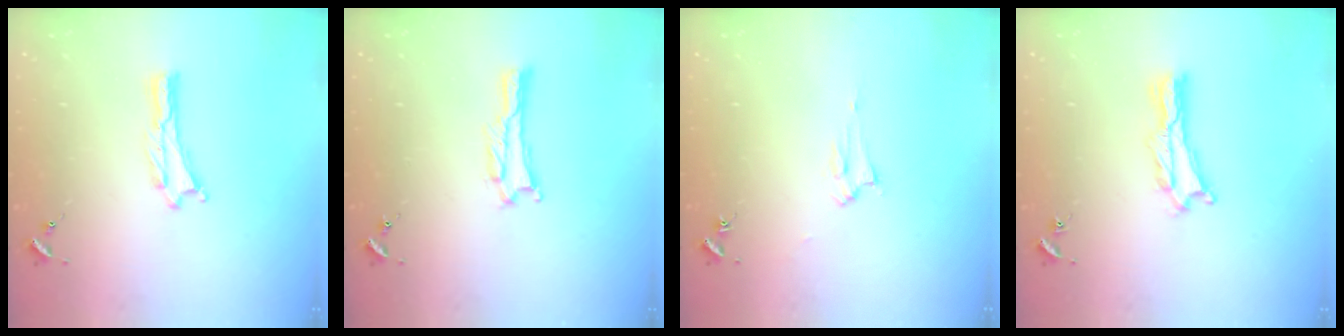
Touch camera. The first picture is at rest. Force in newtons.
{"total": 0.9, "press": 0.9, "slide": 0.1}
{"total": 2.1, "press": 2.1, "slide": 0.2}
{"total": 1.4, "press": 1.4, "slide": 0.3}